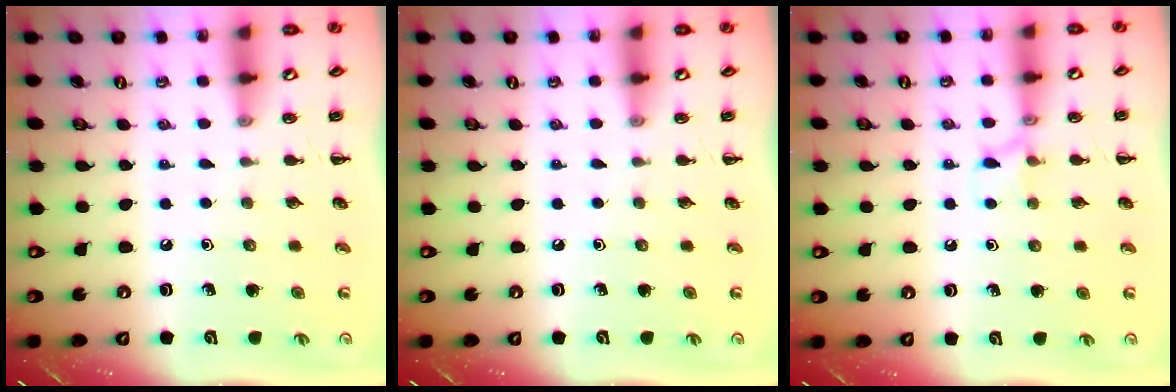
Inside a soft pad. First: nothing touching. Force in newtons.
{"total": 0.0}
{"total": 6.6, "press": 6.5, "slide": 1.1}